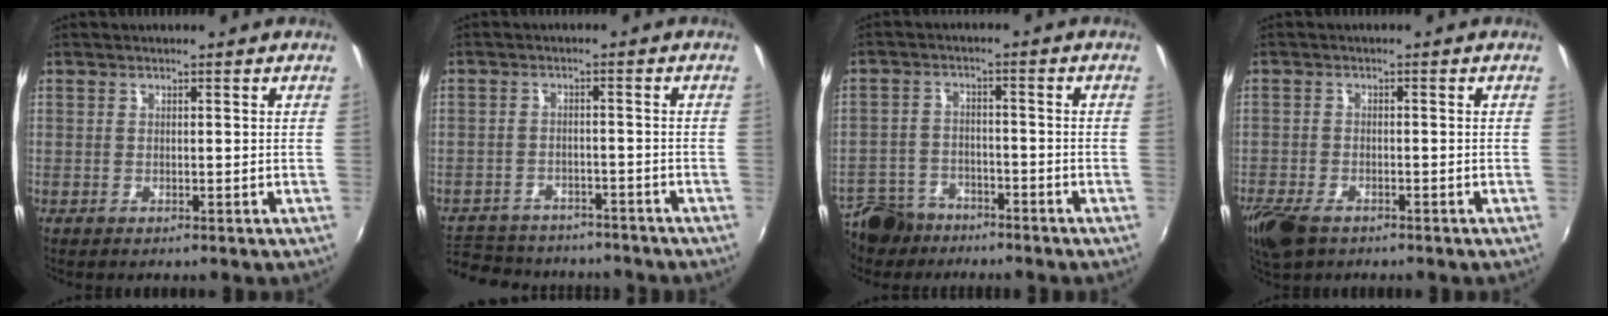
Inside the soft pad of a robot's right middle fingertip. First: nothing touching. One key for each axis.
{"total": 15.2, "fx": -12.8, "fy": 6.3, "fz": 5.3, "tx": -0.132, "ty": 0.005, "tz": -0.182}
{"total": 11.6, "fx": -9.0, "fy": 6.2, "fz": 4.0, "tx": -0.119, "ty": -0.005, "tz": -0.157}
{"total": 6.9, "fx": -4.8, "fy": 3.2, "fz": 3.7, "tx": -0.099, "ty": -0.024, "tz": -0.094}